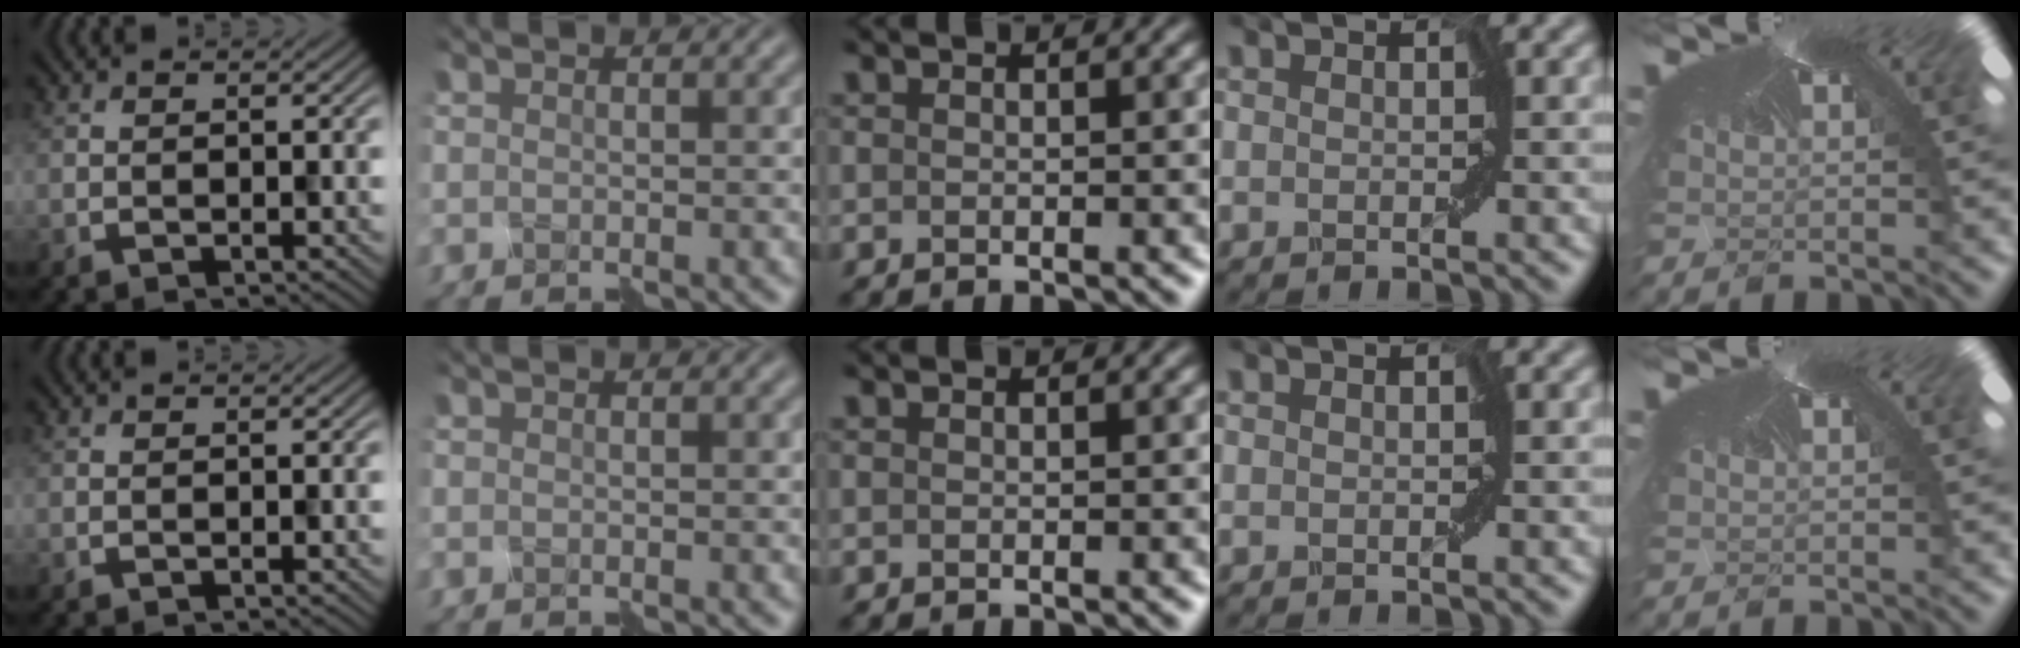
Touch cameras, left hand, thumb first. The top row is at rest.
{}